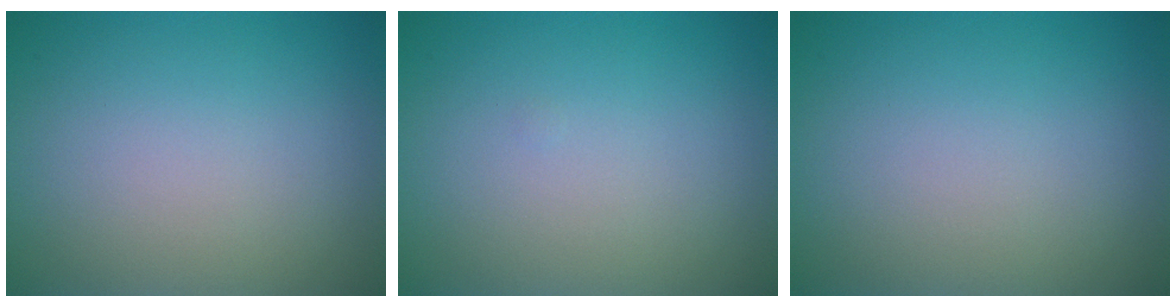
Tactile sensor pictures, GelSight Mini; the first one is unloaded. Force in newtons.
{"total": 0.0}
{"total": 0.0}